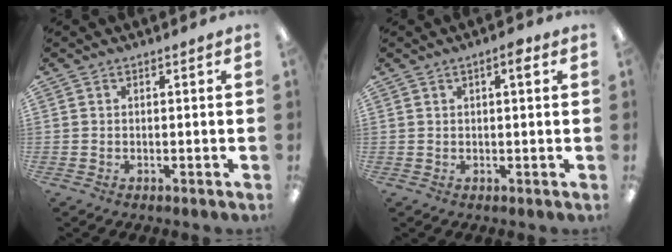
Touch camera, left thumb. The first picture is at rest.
{"total": 3.2, "force": [1.4, 0.9, 2.7], "torque": [-0.041, 0.000, 0.019]}